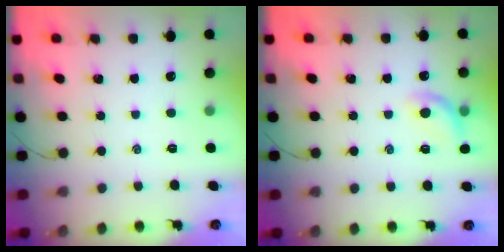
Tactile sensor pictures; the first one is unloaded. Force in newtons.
{"total": 9.5, "press": 9.2, "slide": 2.3}